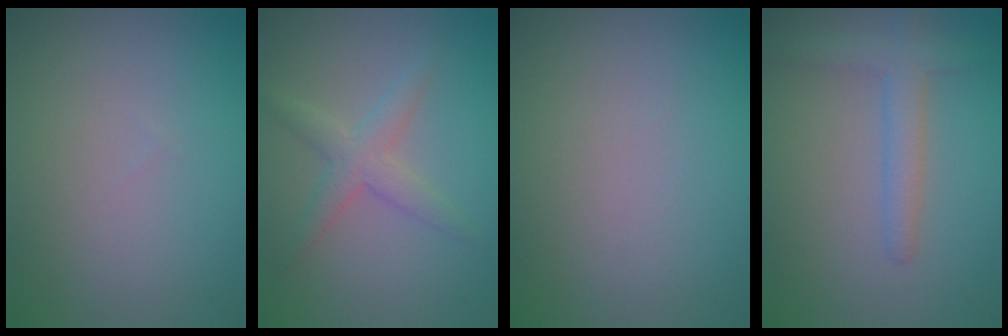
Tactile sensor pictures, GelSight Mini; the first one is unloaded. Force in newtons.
{"total": 2.6, "press": 2.6, "slide": 0.2}
{"total": 0.0}
{"total": 2.8, "press": 2.8, "slide": 0.2}